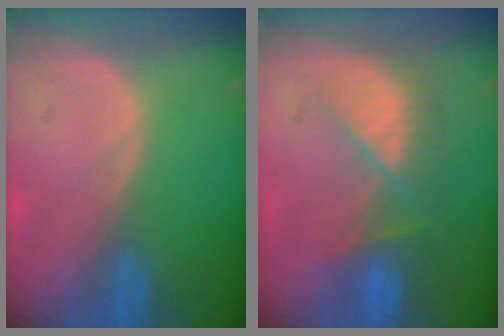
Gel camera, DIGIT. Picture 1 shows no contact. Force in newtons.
{"total": 7.6, "press": 6.9, "slide": 3.1}